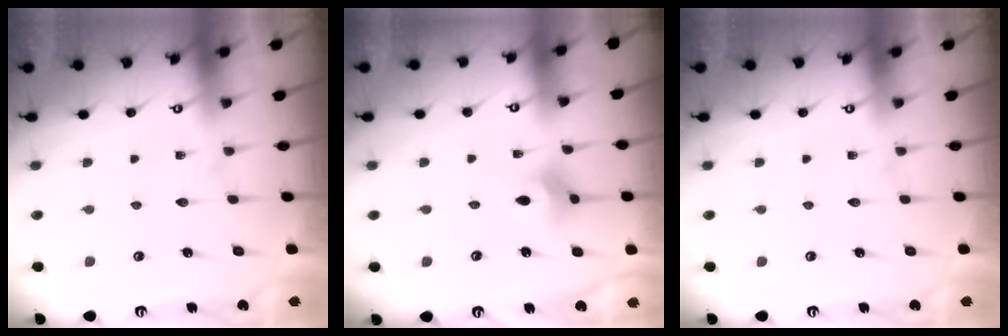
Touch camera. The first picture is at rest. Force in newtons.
{"total": 5.1, "press": 5.0, "slide": 0.9}
{"total": 0.0}